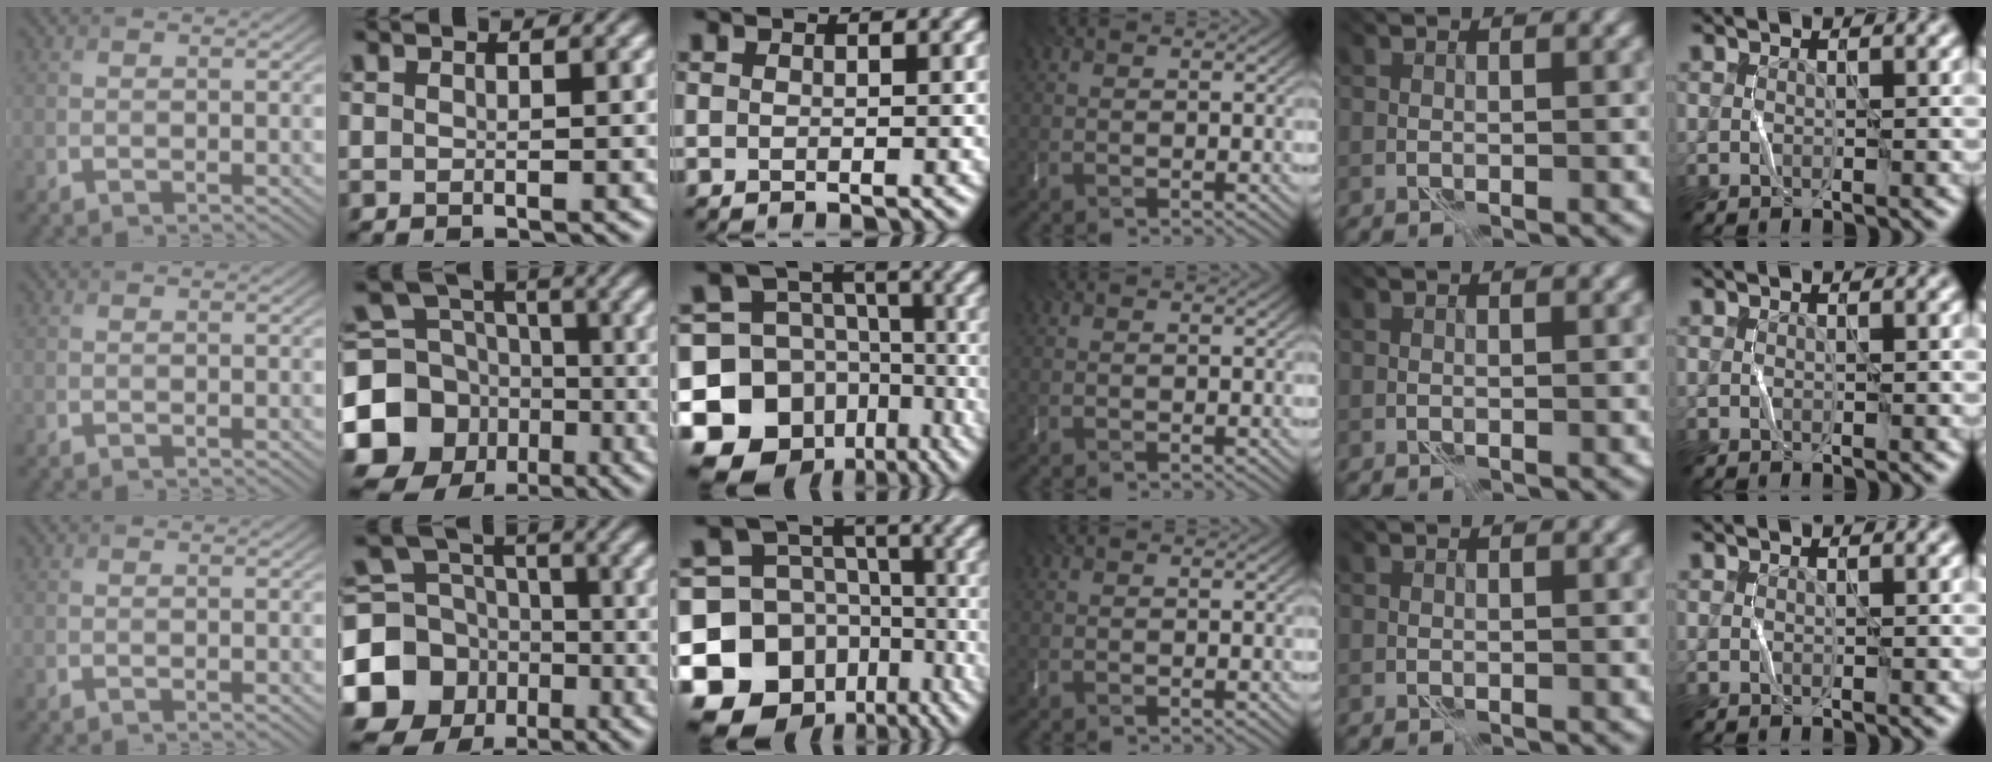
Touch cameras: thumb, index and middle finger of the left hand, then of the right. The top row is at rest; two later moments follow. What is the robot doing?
{"motion": "fold", "object": "bubble wrap"}